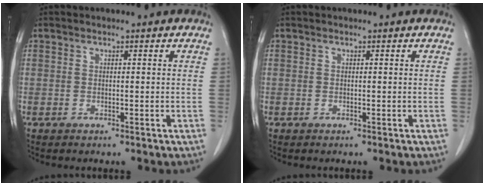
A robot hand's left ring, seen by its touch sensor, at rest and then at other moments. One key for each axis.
{"total": 0.0}